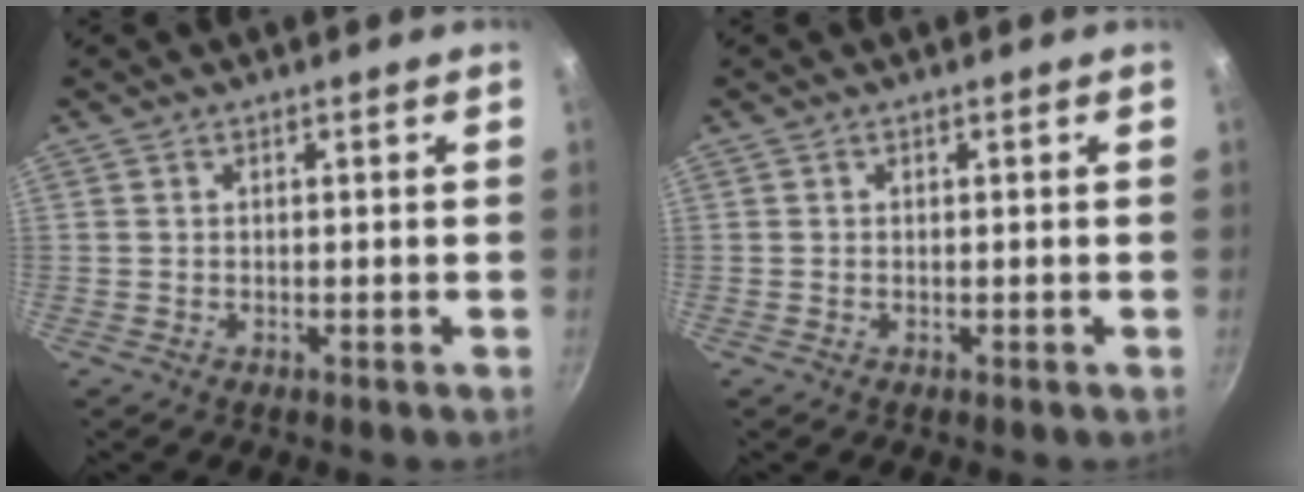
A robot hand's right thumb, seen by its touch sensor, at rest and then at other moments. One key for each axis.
{"total": 0.0}